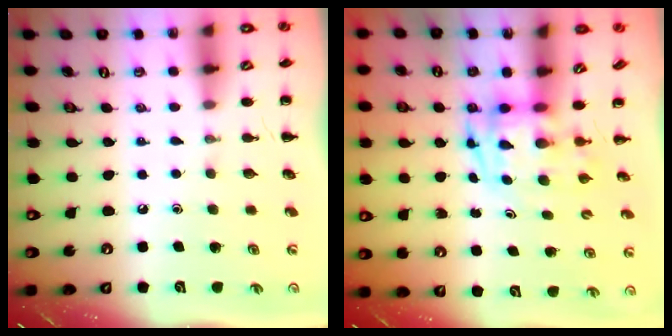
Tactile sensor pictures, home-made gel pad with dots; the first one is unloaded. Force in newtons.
{"total": 3.5, "press": 3.5, "slide": 0.7}